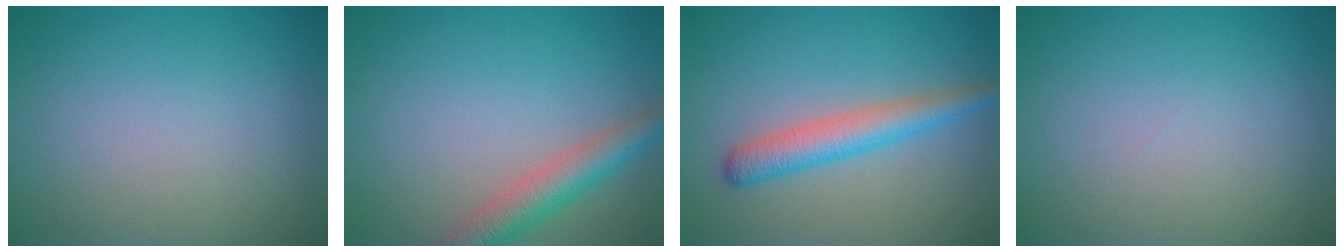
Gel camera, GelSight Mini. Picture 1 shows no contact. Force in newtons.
{"total": 4.2, "press": 4.2, "slide": 0.1}
{"total": 3.7, "press": 3.7, "slide": 0.1}
{"total": 0.0}